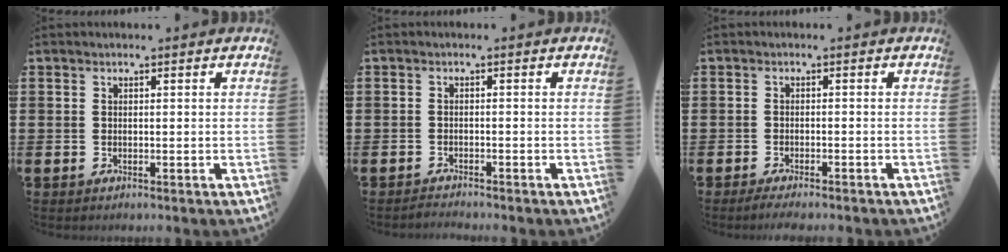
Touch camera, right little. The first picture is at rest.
{"total": 1.1, "force": [-1.1, -0.1, 0.0], "torque": [-0.003, 0.000, -0.021]}
{"total": 1.3, "force": [-1.1, 0.0, 0.6], "torque": [-0.010, 0.000, -0.022]}